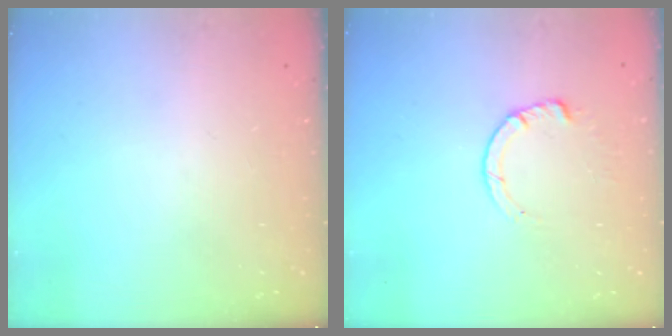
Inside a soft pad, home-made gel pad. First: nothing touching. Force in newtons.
{"total": 3.3, "press": 3.3, "slide": 0.4}